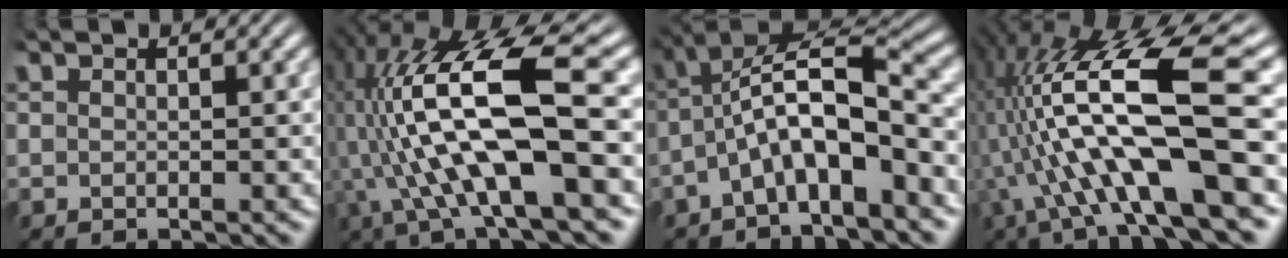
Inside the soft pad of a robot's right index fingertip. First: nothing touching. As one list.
[{"total": 11.8, "force": [0.5, 4.6, 10.8], "torque": [-0.212, -0.009, 0.017]}, {"total": 7.1, "force": [-1.3, 4.0, 5.7], "torque": [-0.116, -0.024, -0.013]}, {"total": 12.8, "force": [0.1, 5.0, 11.8], "torque": [-0.219, -0.009, 0.009]}]